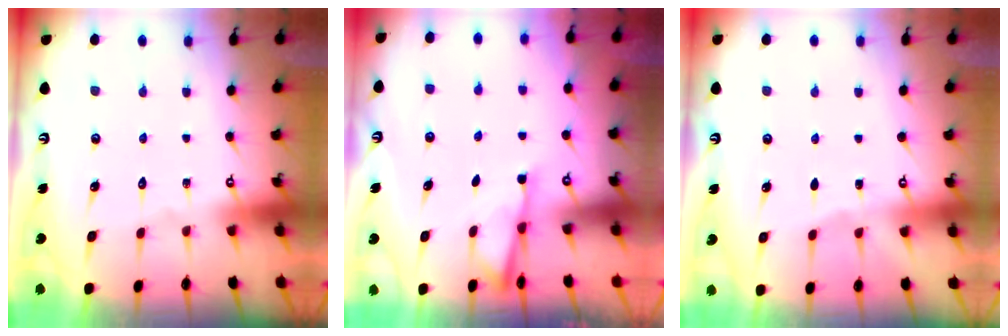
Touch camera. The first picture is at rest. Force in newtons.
{"total": 2.5, "press": 2.4, "slide": 0.4}
{"total": 1.8, "press": 1.8, "slide": 0.2}